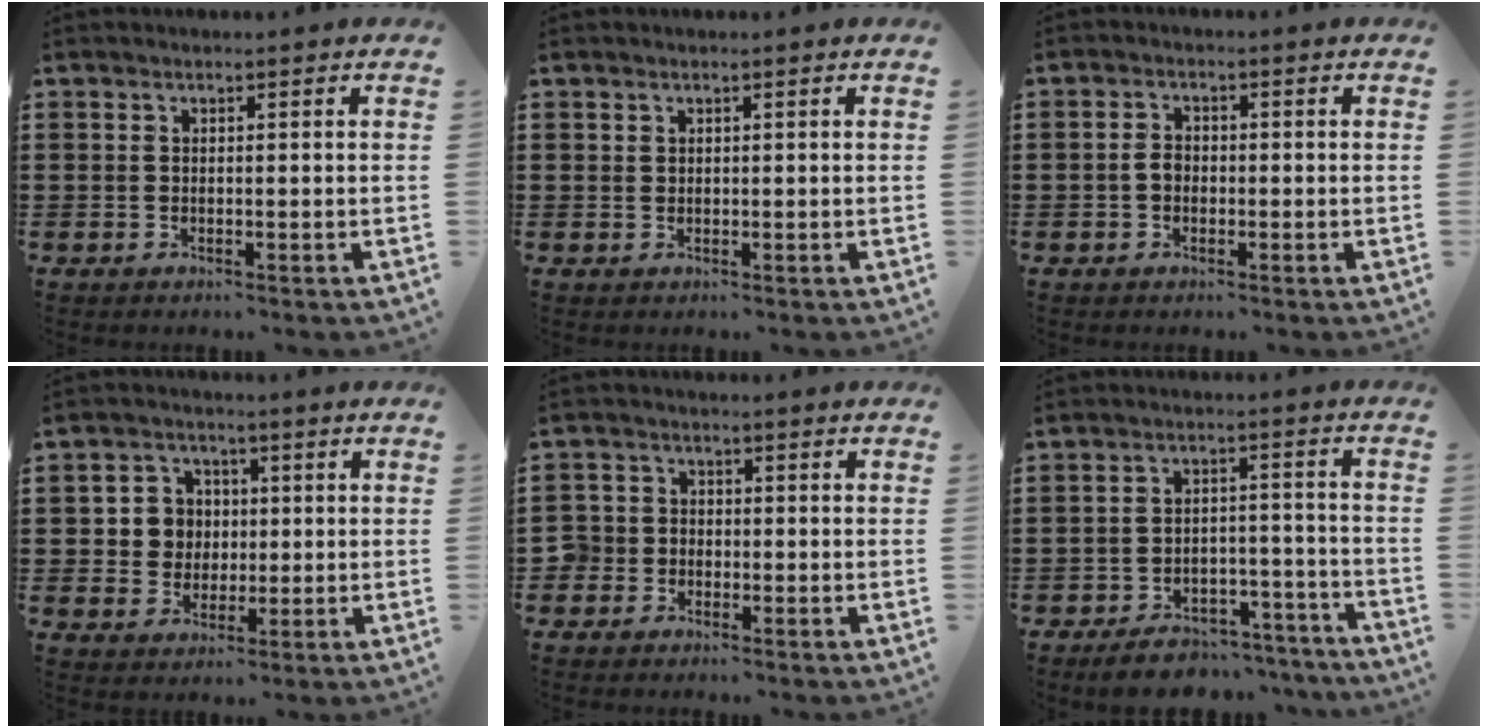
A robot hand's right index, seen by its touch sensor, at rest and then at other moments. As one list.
[{"total": 0.5, "force": [0.4, 0.3, 0.1], "torque": [-0.003, 0.001, 0.010]}, {"total": 2.0, "force": [-0.4, 1.4, 1.4], "torque": [-0.035, 0.001, -0.012]}, {"total": 5.1, "force": [0.4, 4.9, 1.4], "torque": [-0.050, 0.017, 0.005]}, {"total": 2.7, "force": [-1.5, 2.2, 0.1], "torque": [-0.021, 0.001, -0.038]}, {"total": 5.5, "force": [-5.1, 1.3, 1.5], "torque": [-0.021, 0.014, -0.097]}]